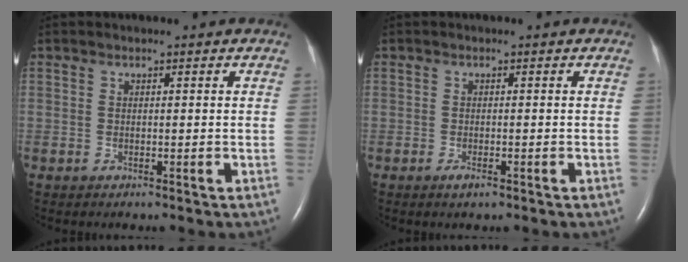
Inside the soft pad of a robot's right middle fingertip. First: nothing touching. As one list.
[{"total": 1.2, "force": [-0.7, 0.3, 0.9], "torque": [-0.018, -0.002, -0.010]}]